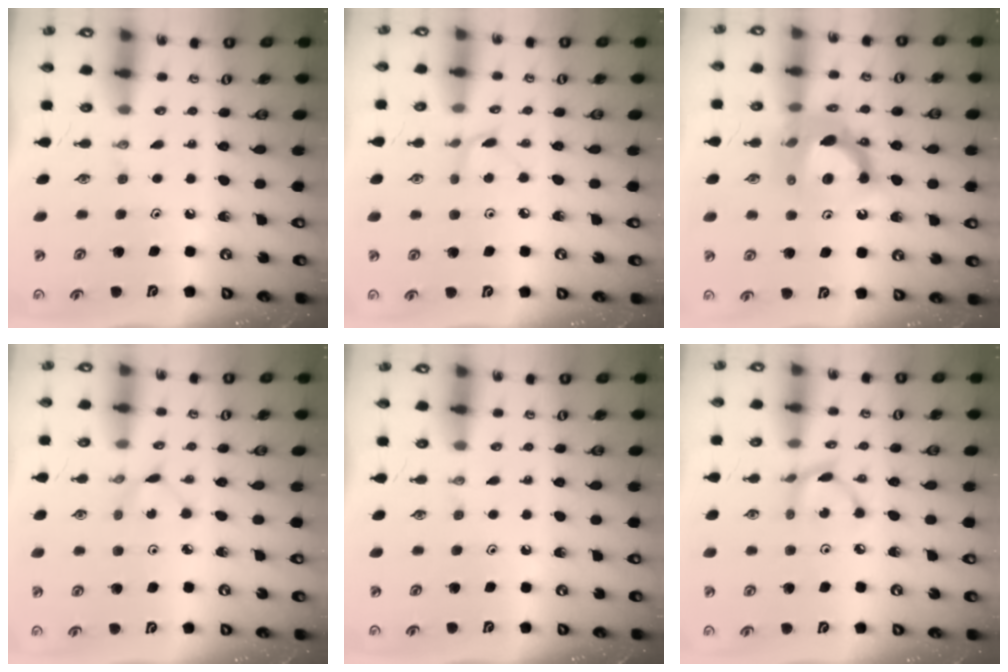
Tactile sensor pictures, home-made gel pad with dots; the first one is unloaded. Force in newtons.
{"total": 3.5, "press": 3.5, "slide": 0.5}
{"total": 13.3, "press": 13.2, "slide": 1.3}
{"total": 1.2, "press": 1.2, "slide": 0.2}
{"total": 0.0}
{"total": 4.1, "press": 4.1, "slide": 0.1}